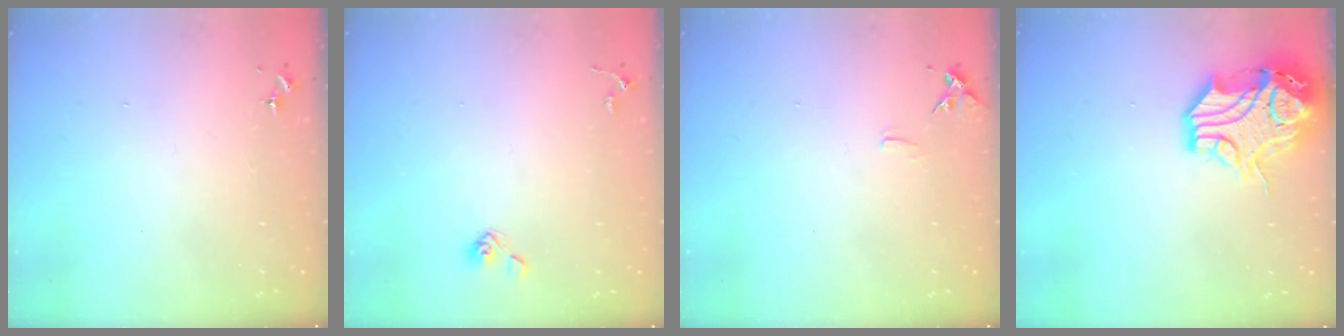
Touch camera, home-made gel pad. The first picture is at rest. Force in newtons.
{"total": 5.1, "press": 4.6, "slide": 2.2}
{"total": 7.0, "press": 7.0, "slide": 0.8}
{"total": 17.5, "press": 17.4, "slide": 1.9}